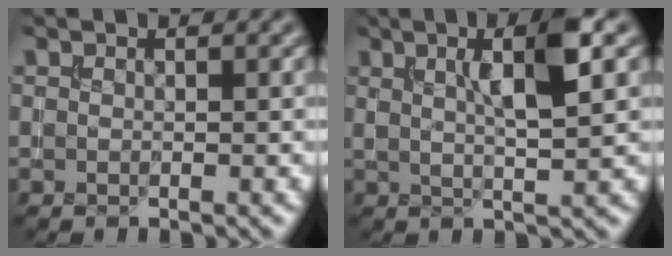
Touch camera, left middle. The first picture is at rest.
{"total": 5.4, "force": [1.8, 1.0, 5.0], "torque": [-0.081, 0.004, 0.031]}